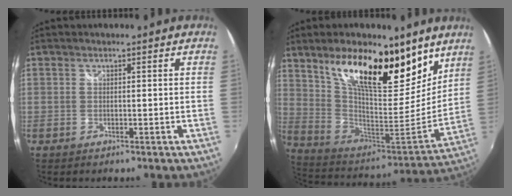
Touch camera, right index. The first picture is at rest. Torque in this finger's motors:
{"motor_torque": [1.13, 1.01, 1.05, 0.21]}